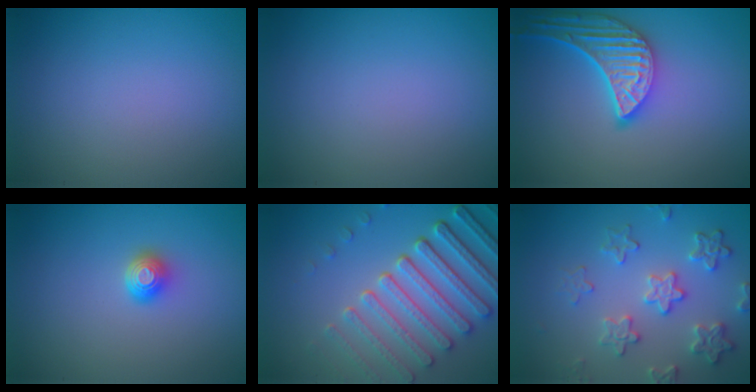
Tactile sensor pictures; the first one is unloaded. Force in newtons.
{"total": 0.0}
{"total": 5.3, "press": 4.3, "slide": 3.1}
{"total": 1.6, "press": 1.3, "slide": 0.9}
{"total": 7.3, "press": 5.5, "slide": 4.7}
{"total": 3.9, "press": 3.6, "slide": 1.5}